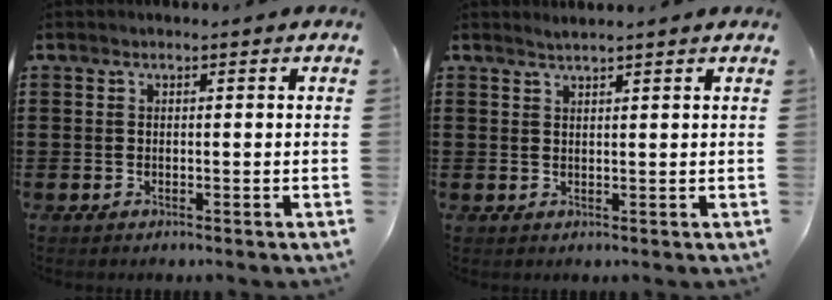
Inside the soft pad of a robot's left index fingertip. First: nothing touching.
{"total": 1.2, "force": [1.2, -0.2, 0.3], "torque": [-0.006, 0.001, 0.023]}